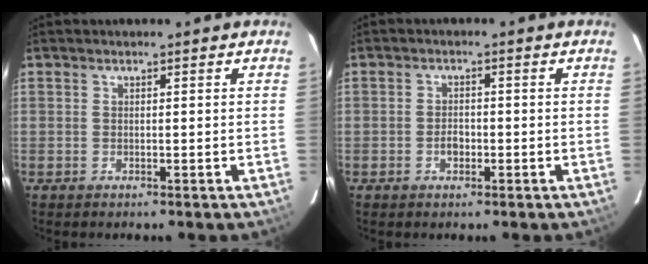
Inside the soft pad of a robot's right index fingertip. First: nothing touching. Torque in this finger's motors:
{"motor_torque": [0.46, 0.26, 0.20, 0.02]}